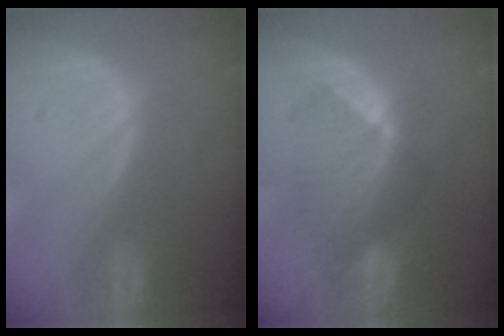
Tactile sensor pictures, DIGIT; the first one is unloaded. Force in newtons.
{"total": 6.7, "press": 6.6, "slide": 1.0}